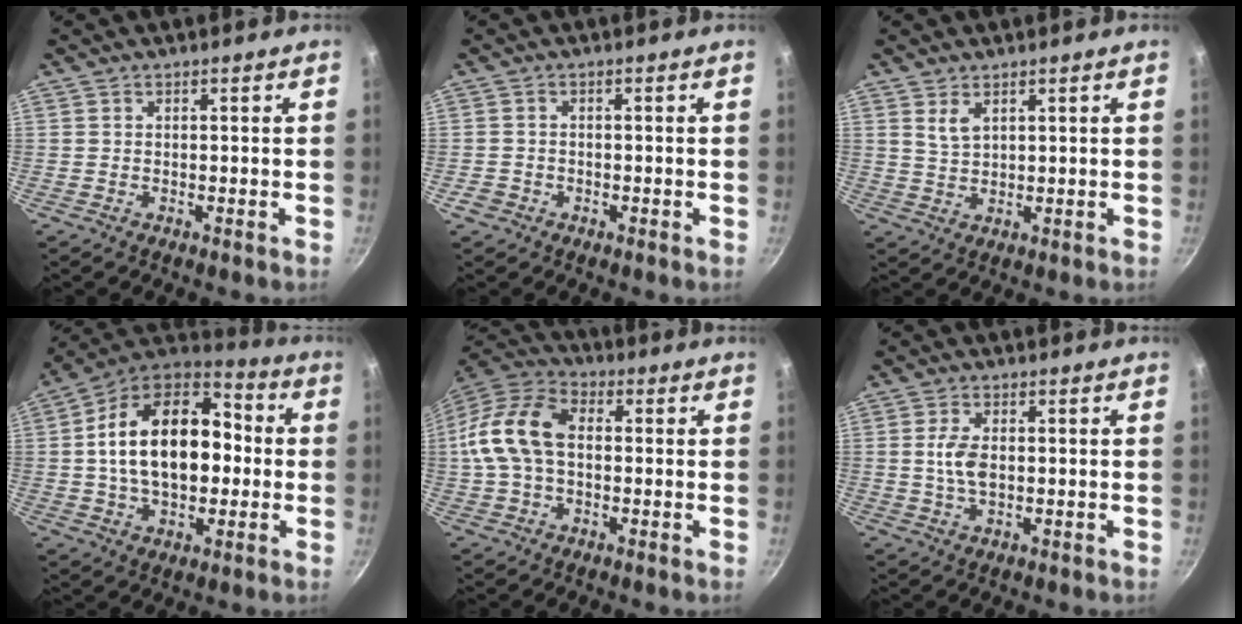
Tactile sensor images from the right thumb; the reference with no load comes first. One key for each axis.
{"total": 2.2, "fx": -1.1, "fy": 1.7, "fz": 0.7, "tx": -0.013, "ty": 0.009, "tz": -0.018}
{"total": 3.2, "fx": 1.8, "fy": 1.6, "fz": 2.1, "tx": -0.038, "ty": -0.011, "tz": 0.038}
{"total": 22.4, "fx": 0.5, "fy": 14.4, "fz": 17.1, "tx": -0.264, "ty": 0.040, "tz": -0.003}
{"total": 14.3, "fx": 0.4, "fy": 9.5, "fz": 10.7, "tx": -0.193, "ty": 0.037, "tz": -0.009}
{"total": 4.7, "fx": 0.1, "fy": 2.5, "fz": 3.9, "tx": -0.076, "ty": 0.003, "tz": 0.001}